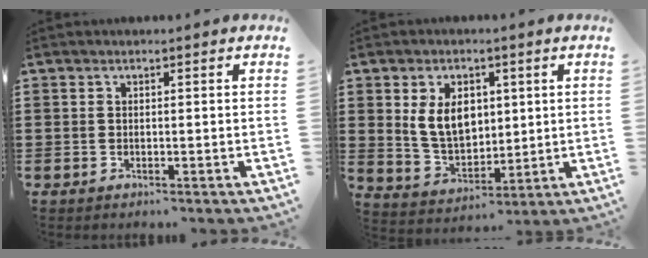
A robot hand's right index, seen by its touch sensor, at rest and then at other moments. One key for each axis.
{"total": 7.6, "fx": 1.7, "fy": 5.2, "fz": 5.3, "tx": -0.124, "ty": 0.007, "tz": 0.026}